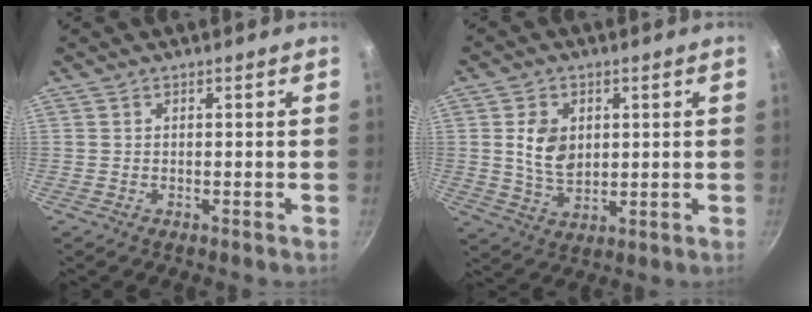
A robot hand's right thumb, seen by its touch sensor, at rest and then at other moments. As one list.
[{"total": 8.3, "force": [1.5, 5.9, 5.6], "torque": [-0.086, -0.015, 0.031]}]